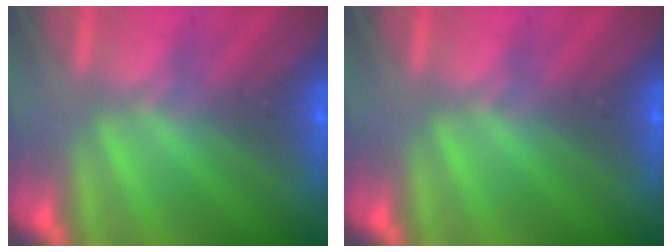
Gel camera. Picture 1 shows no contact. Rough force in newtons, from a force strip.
{"total": 0.0}